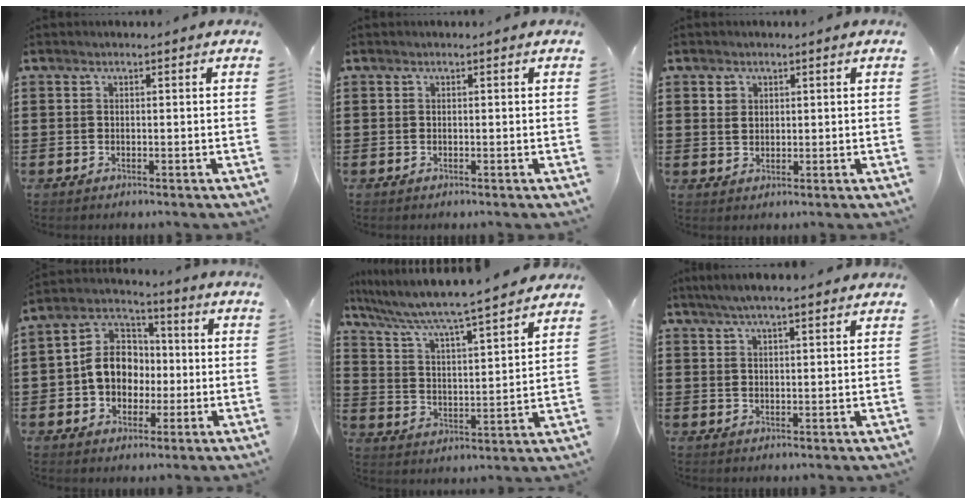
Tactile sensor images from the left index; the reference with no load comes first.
{"total": 0.0}
{"total": 1.7, "force": [0.9, 1.4, 0.5], "torque": [-0.004, 0.003, 0.016]}
{"total": 8.8, "force": [-0.8, 7.3, 4.8], "torque": [-0.109, 0.021, -0.016]}
{"total": 5.6, "force": [4.9, -0.1, 2.5], "torque": [-0.073, -0.040, 0.075]}
{"total": 4.2, "force": [3.5, 0.5, 2.3], "torque": [-0.052, 0.002, 0.064]}